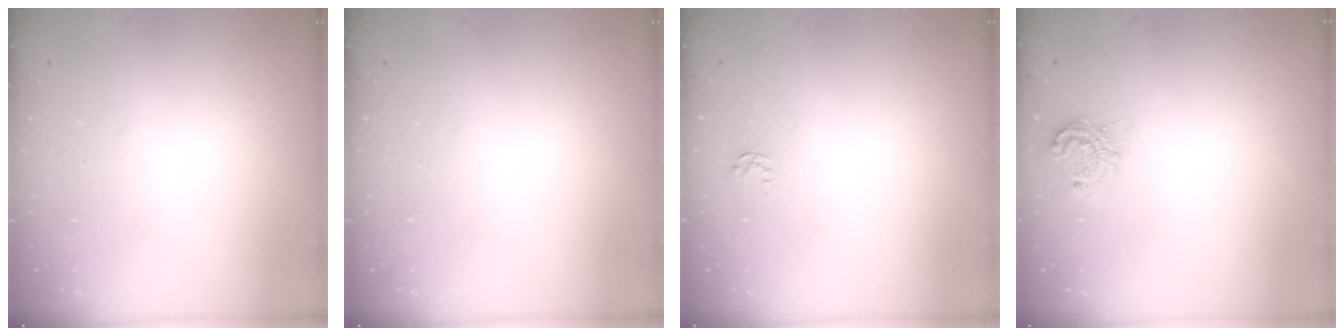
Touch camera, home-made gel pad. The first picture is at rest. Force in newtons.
{"total": 0.0}
{"total": 2.6, "press": 2.6, "slide": 0.3}
{"total": 8.8, "press": 8.8, "slide": 0.5}